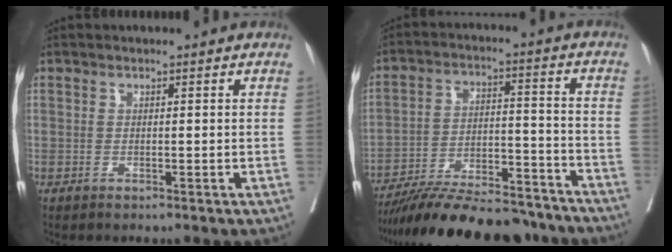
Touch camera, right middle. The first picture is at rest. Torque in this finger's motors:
{"motor_torque": [0.89, -1.25, 0.63, 0.15]}